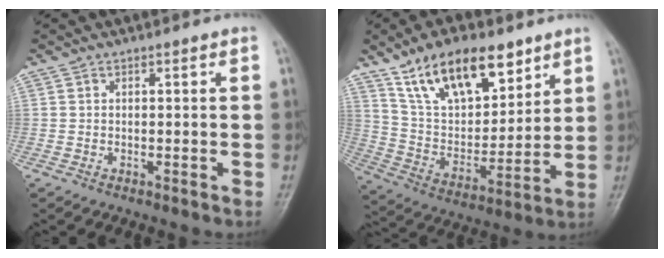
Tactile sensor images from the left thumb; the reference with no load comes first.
{"total": 19.0, "force": [12.0, 9.1, 11.6], "torque": [-0.148, -0.047, 0.222]}